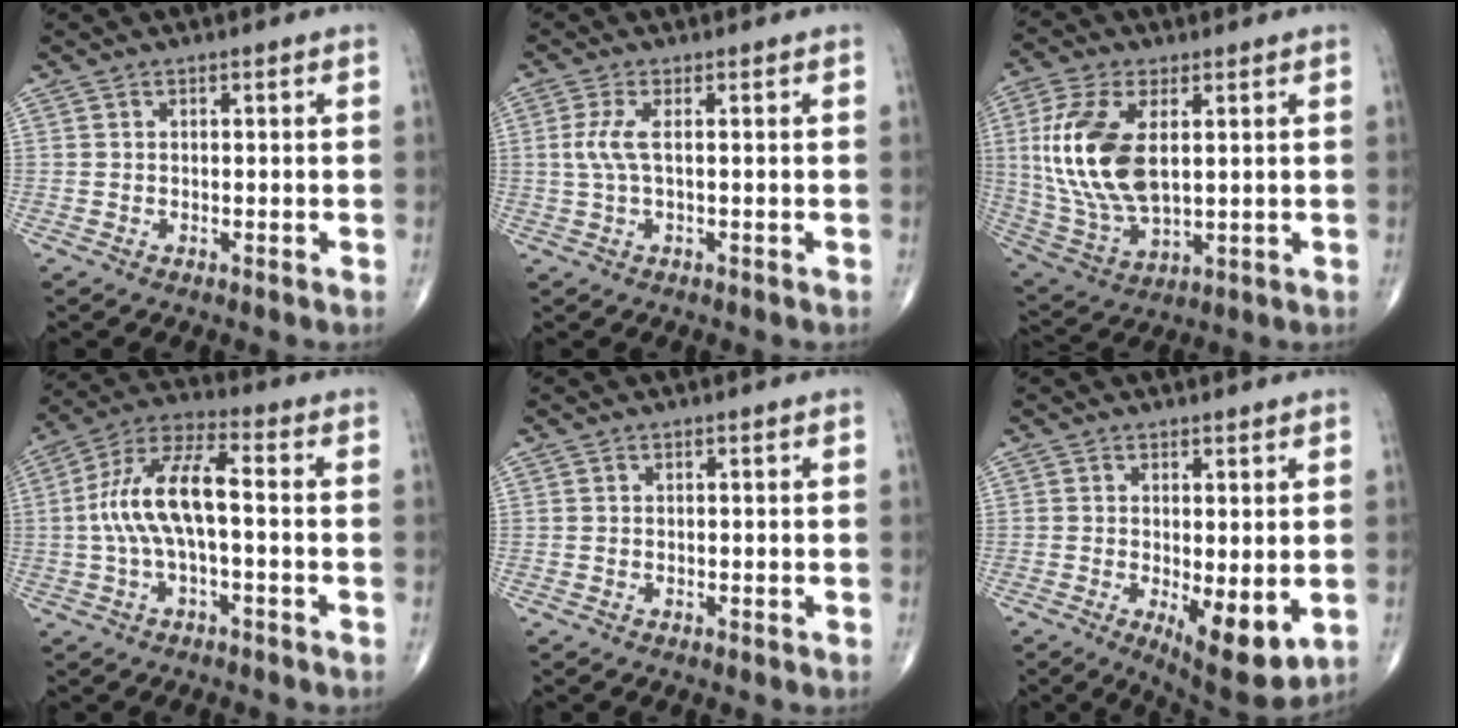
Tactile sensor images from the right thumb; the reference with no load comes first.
{"total": 3.5, "force": [0.3, 0.8, 3.4], "torque": [-0.097, 0.003, 0.005]}
{"total": 16.6, "force": [2.8, 8.6, 13.9], "torque": [-0.297, -0.013, 0.063]}
{"total": 12.0, "force": [-0.7, 4.4, 11.2], "torque": [-0.235, 0.045, -0.017]}
{"total": 0.0}
{"total": 9.3, "force": [-1.7, 3.3, 8.5], "torque": [-0.117, -0.026, -0.016]}